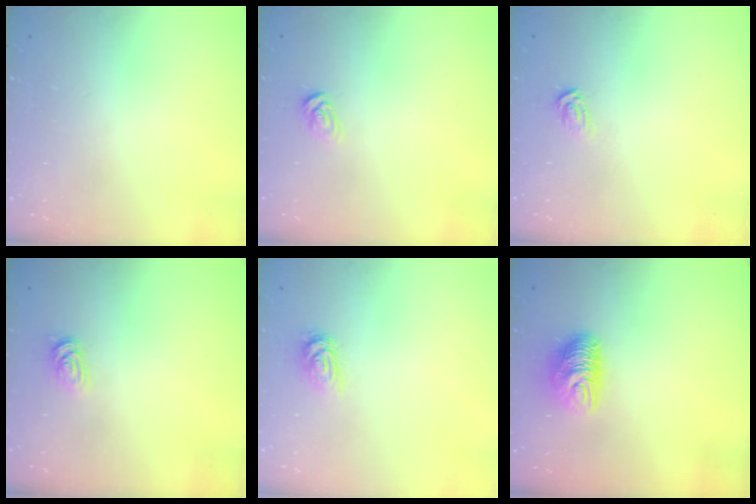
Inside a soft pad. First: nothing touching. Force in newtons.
{"total": 4.3, "press": 4.2, "slide": 0.4}
{"total": 3.0, "press": 3.0, "slide": 0.1}
{"total": 2.5, "press": 2.5, "slide": 0.3}
{"total": 3.2, "press": 3.1, "slide": 0.4}
{"total": 9.2, "press": 9.2, "slide": 0.5}